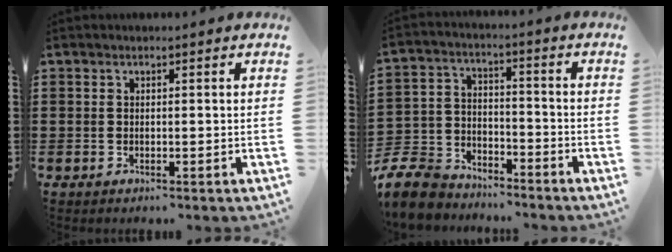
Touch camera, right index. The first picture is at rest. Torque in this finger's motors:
{"motor_torque": [0.07, 0.31, -0.60, -0.21]}